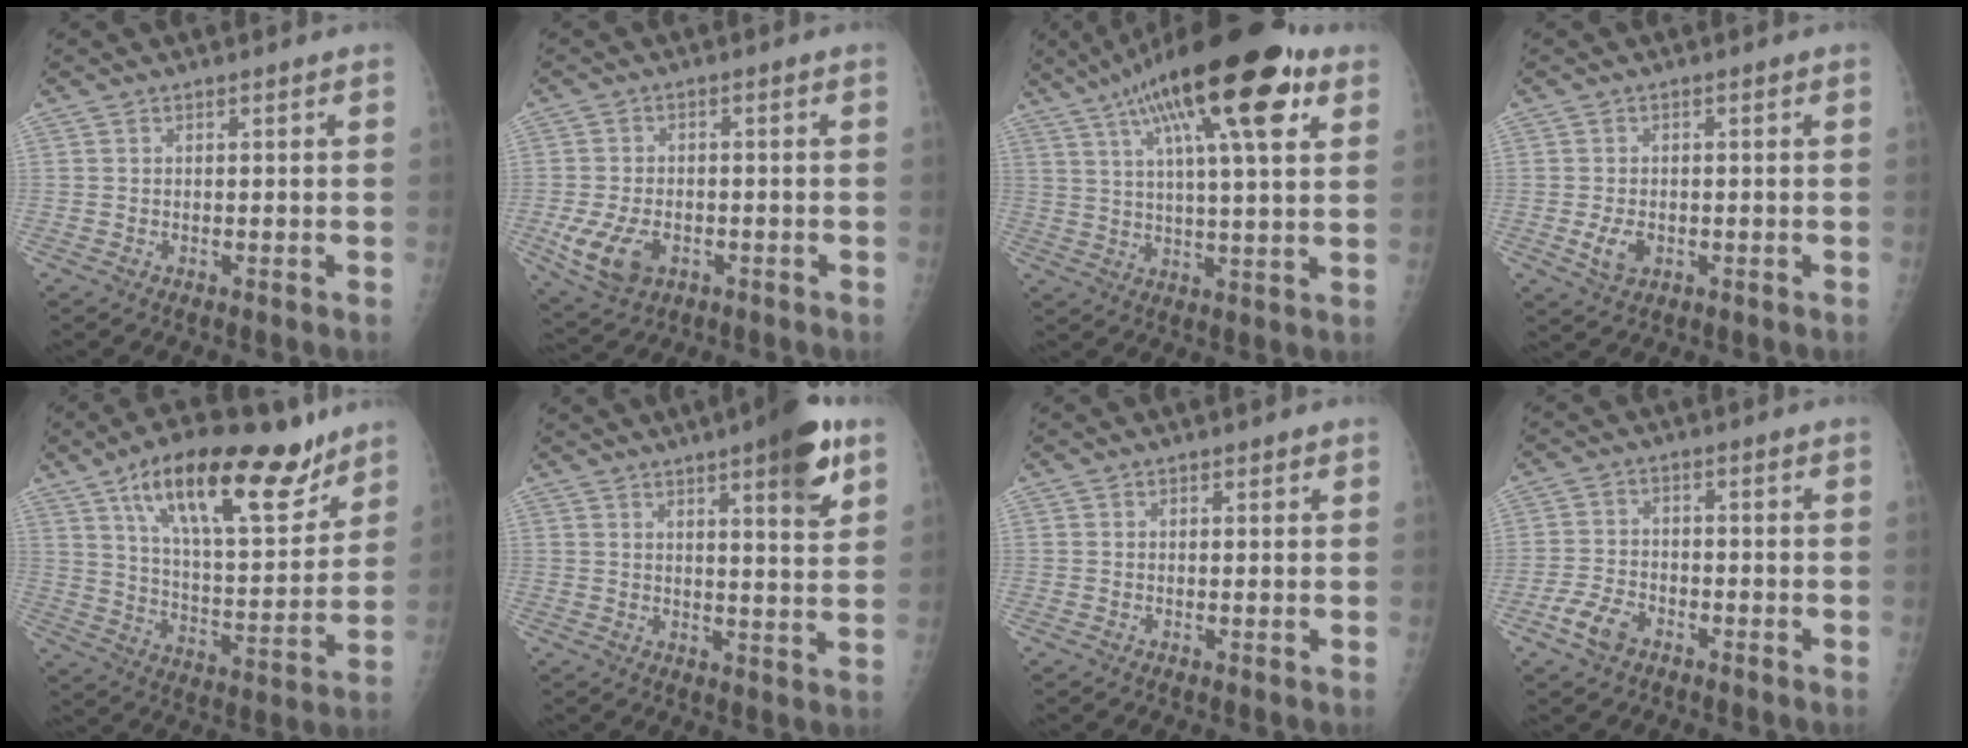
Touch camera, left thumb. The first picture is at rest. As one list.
[{"total": 8.6, "force": [-2.8, 5.6, 5.8], "torque": [-0.112, 0.003, -0.040]}, {"total": 23.1, "force": [11.4, 6.2, 19.1], "torque": [-0.302, 0.000, 0.177]}, {"total": 3.8, "force": [-0.9, 2.6, 2.6], "torque": [-0.048, -0.002, -0.011]}, {"total": 23.5, "force": [14.5, 8.6, 16.4], "torque": [-0.225, -0.055, 0.242]}, {"total": 11.8, "force": [6.5, 2.4, 9.6], "torque": [-0.114, -0.029, 0.083]}, {"total": 0.9, "force": [0.6, 0.5, 0.4], "torque": [0.003, -0.002, 0.004]}, {"total": 5.3, "force": [-3.1, 3.2, 2.9], "torque": [-0.057, 0.015, -0.058]}]